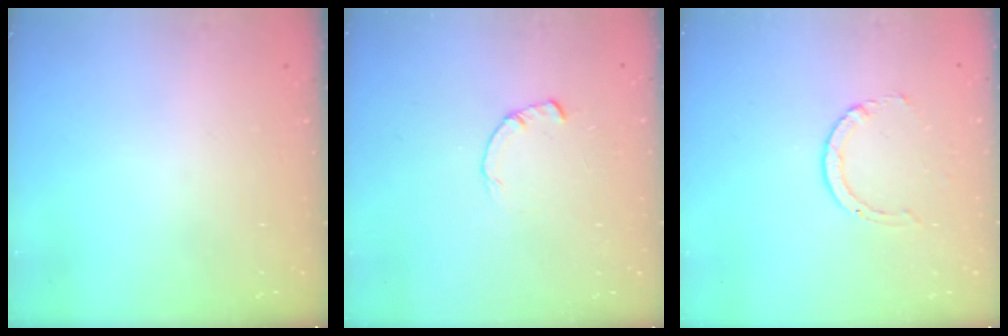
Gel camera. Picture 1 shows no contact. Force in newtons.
{"total": 0.8, "press": 0.8, "slide": 0.2}
{"total": 2.9, "press": 2.9, "slide": 0.4}